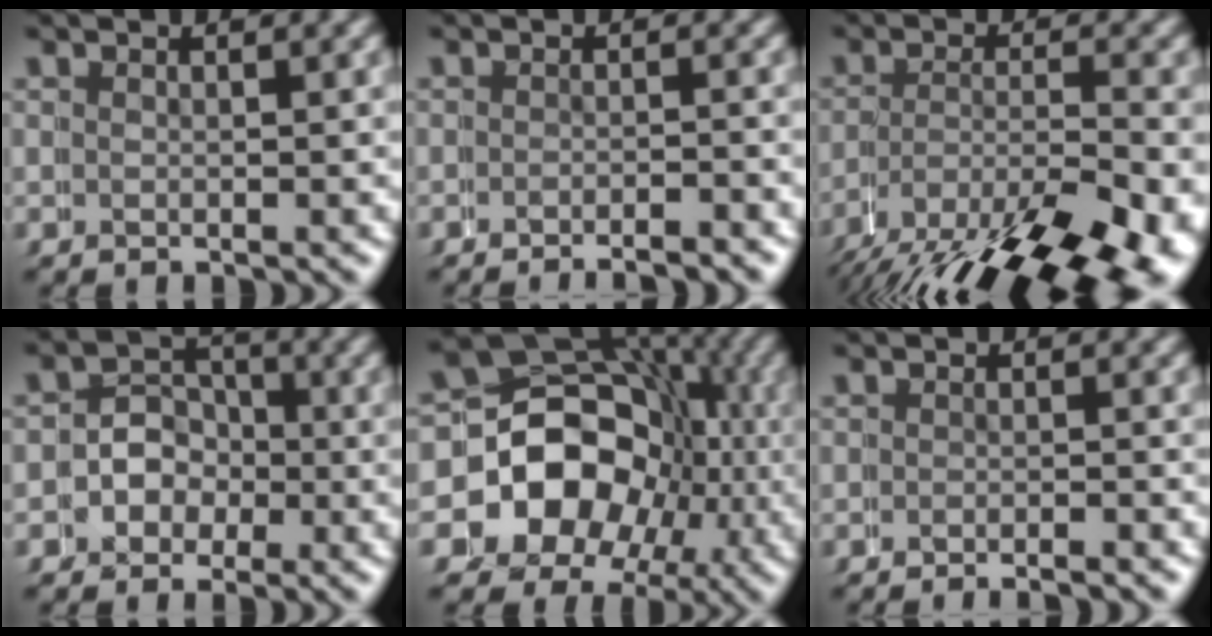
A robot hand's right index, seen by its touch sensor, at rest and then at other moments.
{"total": 2.7, "force": [-2.6, 0.3, 0.5], "torque": [-0.005, 0.000, -0.047]}
{"total": 9.8, "force": [-4.8, 4.1, 7.4], "torque": [-0.122, -0.041, -0.055]}
{"total": 3.0, "force": [-0.9, 2.8, -0.6], "torque": [0.014, -0.006, -0.028]}
{"total": 16.5, "force": [-1.1, 14.5, 7.8], "torque": [-0.174, -0.047, -0.015]}
{"total": 1.8, "force": [-1.7, 0.2, 0.5], "torque": [-0.007, -0.001, -0.033]}